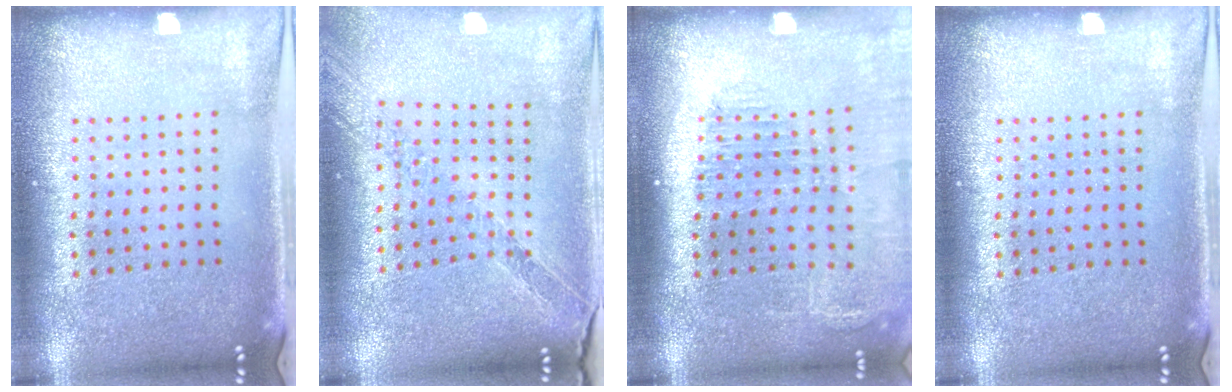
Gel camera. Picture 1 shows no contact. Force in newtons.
{"total": 1.1, "press": 1.0, "slide": 0.1}
{"total": 1.6, "press": 1.5, "slide": 0.6}
{"total": 0.0}